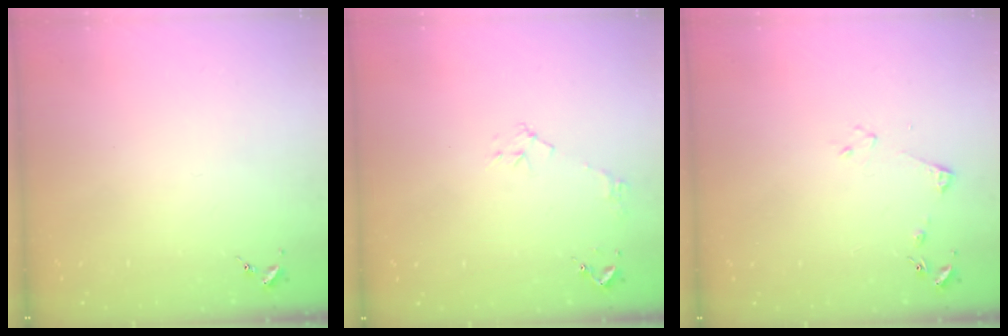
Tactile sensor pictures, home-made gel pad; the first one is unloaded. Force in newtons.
{"total": 5.3, "press": 5.3, "slide": 0.7}
{"total": 4.5, "press": 4.5, "slide": 0.6}